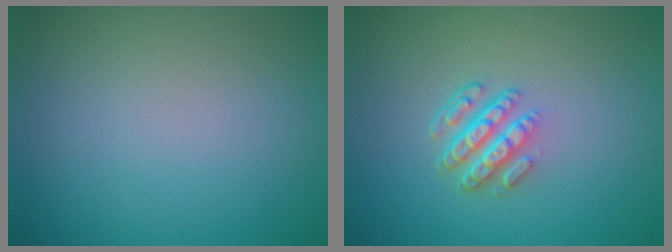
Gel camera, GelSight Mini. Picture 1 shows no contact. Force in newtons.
{"total": 4.4, "press": 3.1, "slide": 3.1}